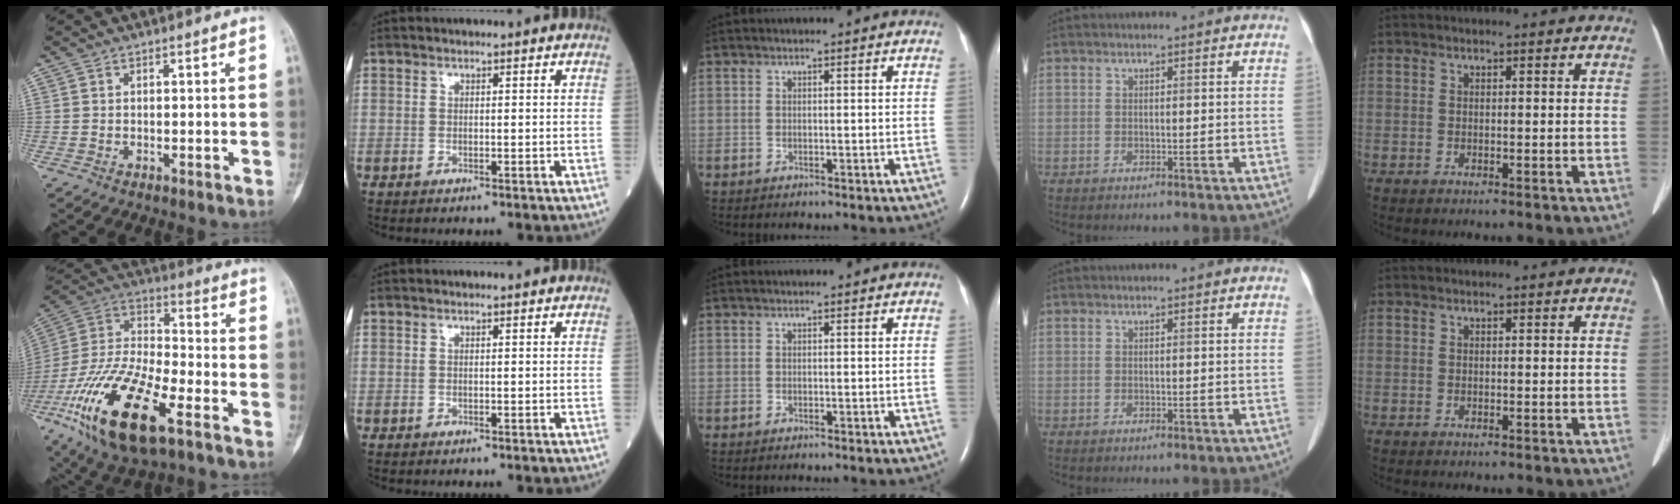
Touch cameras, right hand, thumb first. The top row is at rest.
{"thumb": {"total": 24.8, "force": [-11.7, 9.5, 19.6], "torque": [-0.430, 0.024, -0.213]}}